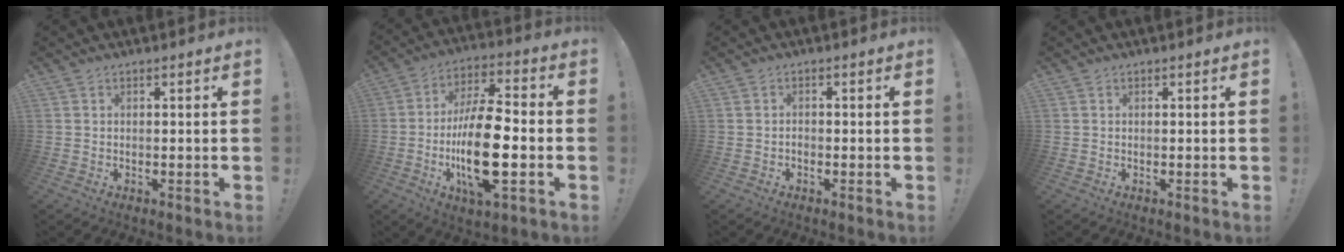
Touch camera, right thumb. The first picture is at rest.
{"total": 19.3, "force": [-4.1, 6.8, 17.6], "torque": [-0.327, 0.005, -0.070]}
{"total": 1.1, "force": [-1.0, 0.5, 0.2], "torque": [-0.003, 0.004, -0.018]}
{"total": 0.0}